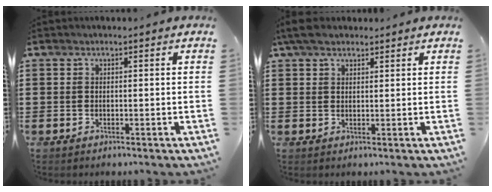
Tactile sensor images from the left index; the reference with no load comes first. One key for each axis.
{"total": 3.5, "fx": 2.6, "fy": 1.4, "fz": 1.9, "tx": -0.045, "ty": 0.007, "tz": 0.050}